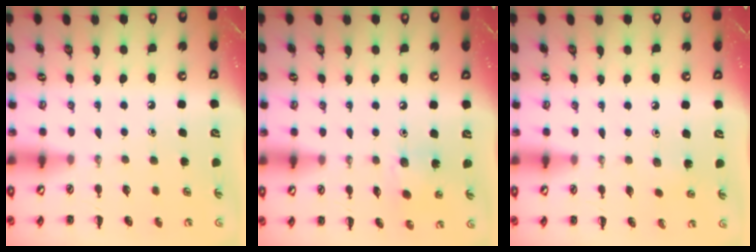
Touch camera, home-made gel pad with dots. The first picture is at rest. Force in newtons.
{"total": 6.1, "press": 6.0, "slide": 1.1}
{"total": 2.4, "press": 2.2, "slide": 0.9}